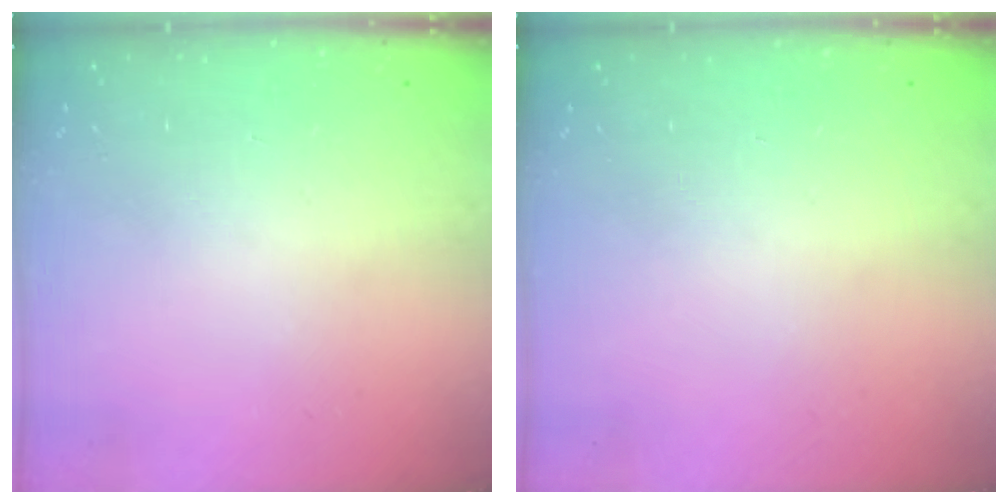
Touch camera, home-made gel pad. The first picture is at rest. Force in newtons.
{"total": 0.0}